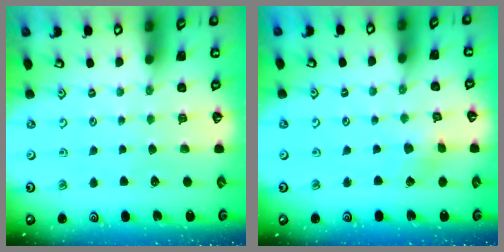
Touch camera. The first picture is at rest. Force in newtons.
{"total": 2.1, "press": 2.1, "slide": 0.1}